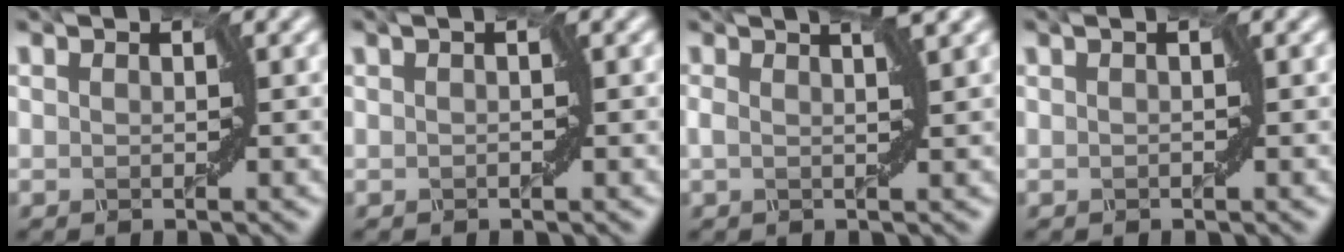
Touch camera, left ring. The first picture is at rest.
{"total": 0.6, "force": [-0.2, -0.5, -0.1], "torque": [-0.001, 0.003, -0.001]}
{"total": 2.6, "force": [1.6, -0.1, 2.1], "torque": [-0.037, 0.012, 0.029]}
{"total": 0.6, "force": [-0.2, -0.5, -0.2], "torque": [0.000, 0.003, 0.000]}